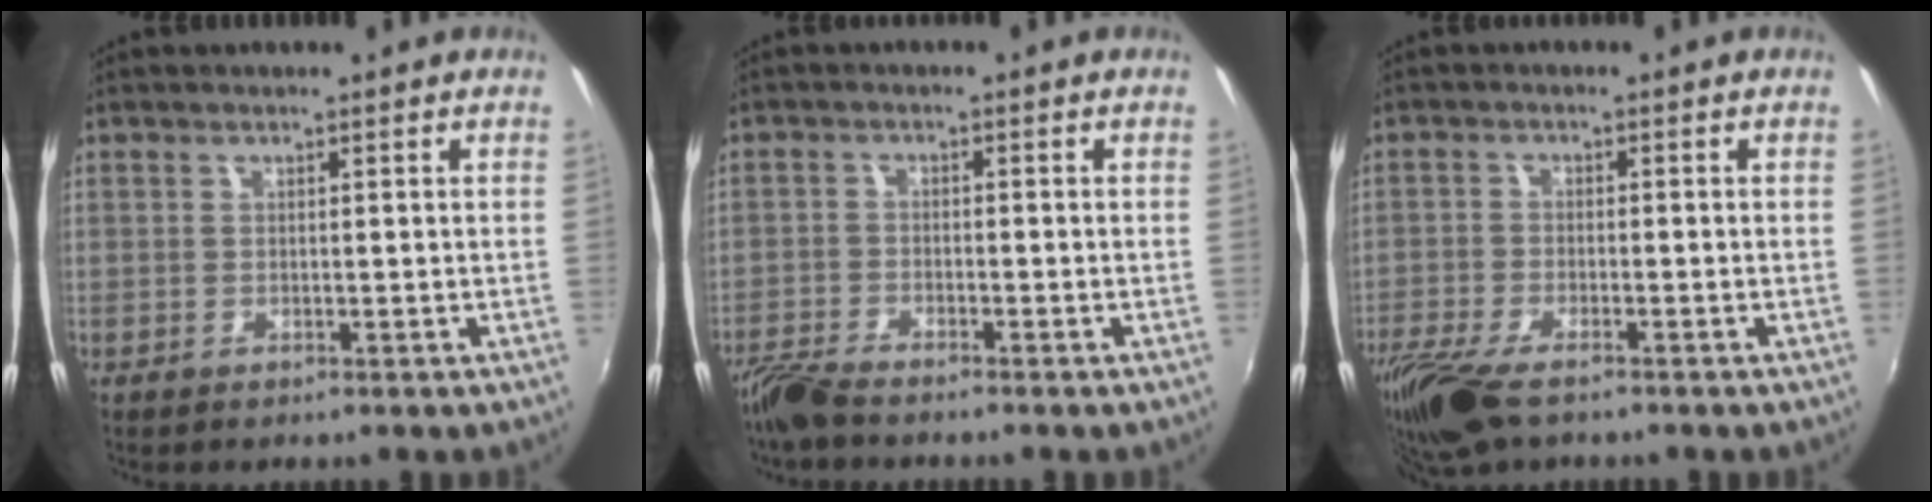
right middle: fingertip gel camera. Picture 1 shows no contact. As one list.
[{"total": 5.2, "force": [-4.6, 0.7, 2.2], "torque": [-0.064, -0.016, -0.093]}, {"total": 10.8, "force": [-8.0, 3.4, 6.5], "torque": [-0.160, -0.039, -0.153]}]